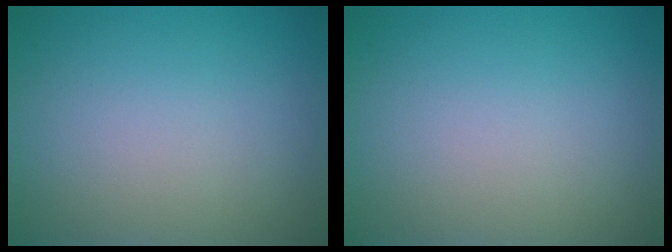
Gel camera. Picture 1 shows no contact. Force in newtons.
{"total": 0.0}